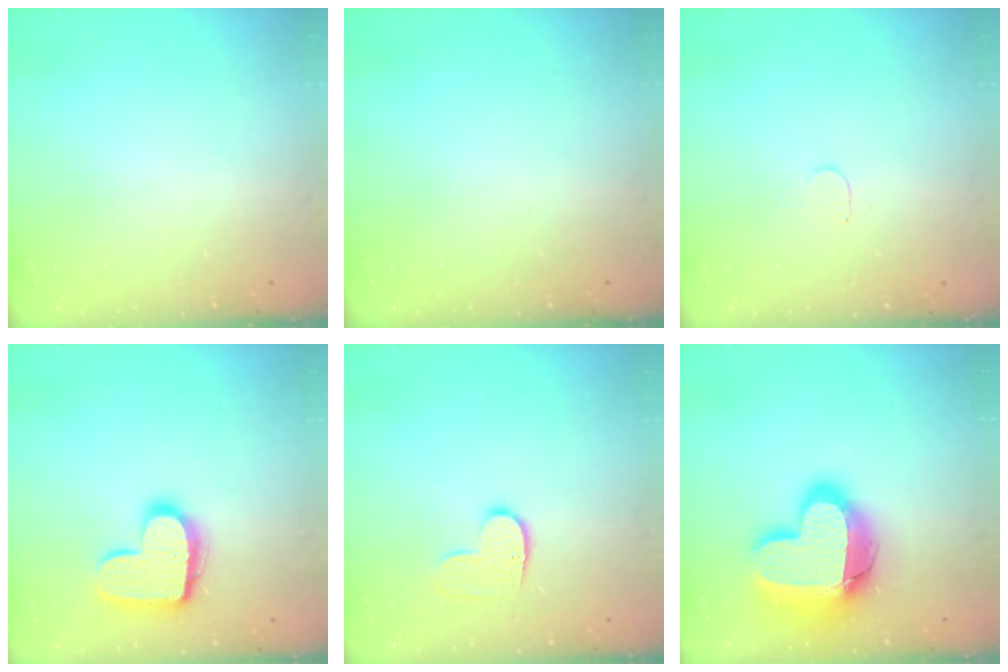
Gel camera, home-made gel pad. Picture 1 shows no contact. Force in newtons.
{"total": 0.0}
{"total": 3.0, "press": 3.0, "slide": 0.3}
{"total": 15.5, "press": 15.4, "slide": 1.0}
{"total": 7.0, "press": 7.0, "slide": 0.2}
{"total": 18.9, "press": 18.9, "slide": 1.2}